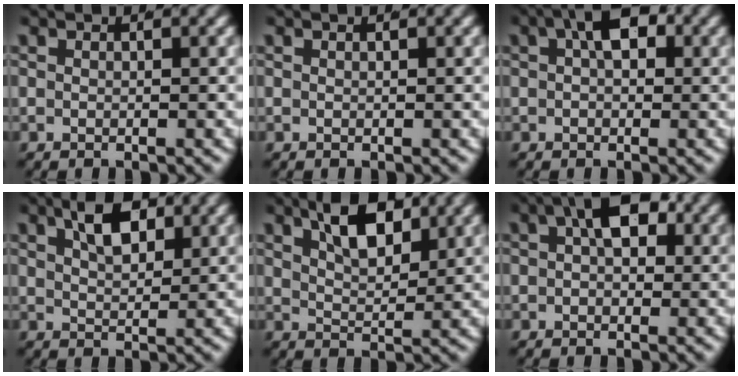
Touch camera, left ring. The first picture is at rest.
{"total": 0.0}
{"total": 3.8, "force": [1.3, 1.7, 3.2], "torque": [-0.042, 0.000, 0.022]}
{"total": 4.3, "force": [2.4, 1.7, 3.2], "torque": [-0.050, -0.007, 0.046]}
{"total": 5.4, "force": [3.2, 2.1, 3.8], "torque": [-0.060, -0.009, 0.058]}
{"total": 4.4, "force": [1.5, 2.0, 3.6], "torque": [-0.049, 0.001, 0.025]}